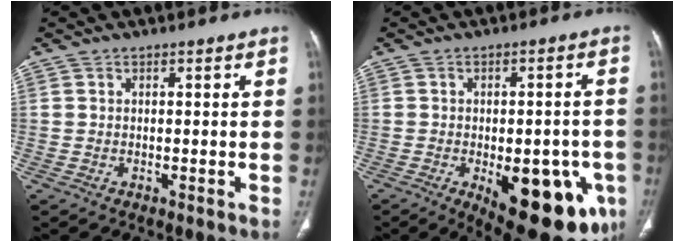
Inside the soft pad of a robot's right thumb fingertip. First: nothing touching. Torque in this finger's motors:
{"motor_torque": [1.94, 3.03, 0.14, -0.14, 0.43]}